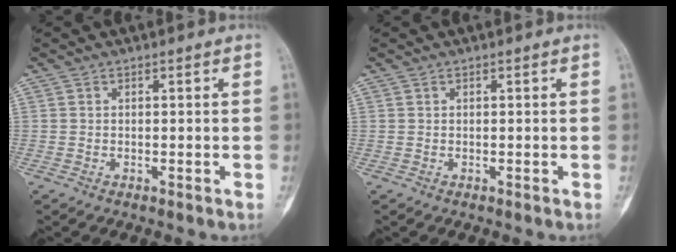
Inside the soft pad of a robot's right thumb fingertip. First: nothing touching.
{"total": 0.0}